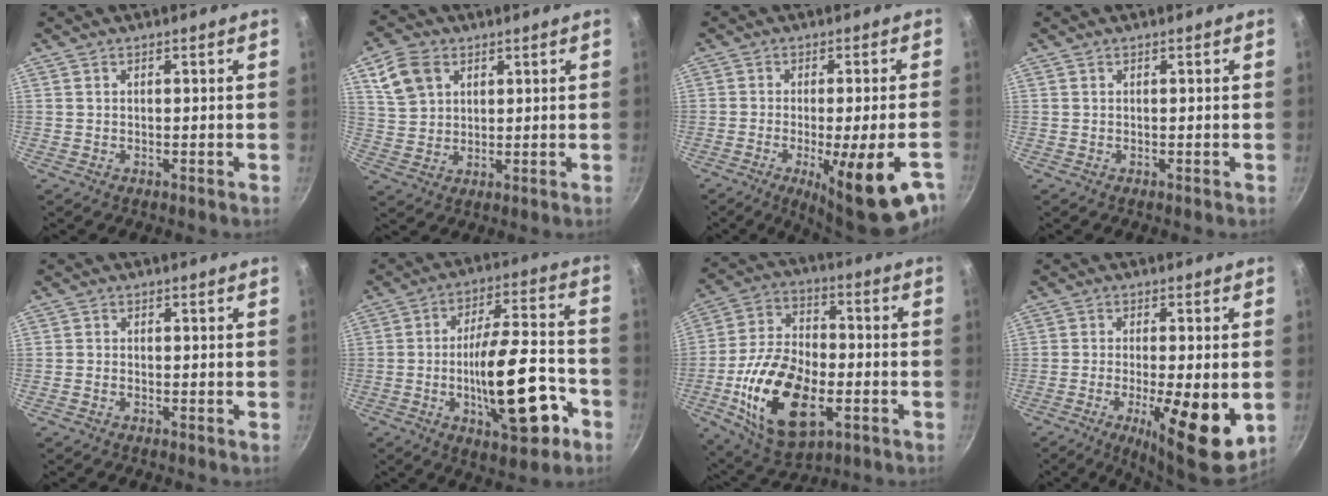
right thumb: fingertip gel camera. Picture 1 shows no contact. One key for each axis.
{"total": 8.3, "fx": 3.6, "fy": 6.0, "fz": 4.5, "tx": -0.074, "ty": 0.001, "tz": 0.074}
{"total": 17.3, "fx": -8.4, "fy": 3.6, "fz": 14.7, "tx": -0.179, "ty": 0.002, "tz": -0.113}
{"total": 0.0}
{"total": 0.9, "fx": -0.6, "fy": 0.5, "fz": 0.3, "tx": -0.011, "ty": 0.006, "tz": -0.016}
{"total": 18.9, "fx": -6.6, "fy": 6.8, "fz": 16.4, "tx": -0.229, "ty": 0.046, "tz": -0.094}
{"total": 21.6, "fx": -5.9, "fy": 12.1, "fz": 16.9, "tx": -0.306, "ty": 0.021, "tz": -0.100}
{"total": 13.8, "fx": -3.8, "fy": 4.0, "fz": 12.7, "tx": -0.189, "ty": -0.001, "tz": -0.051}